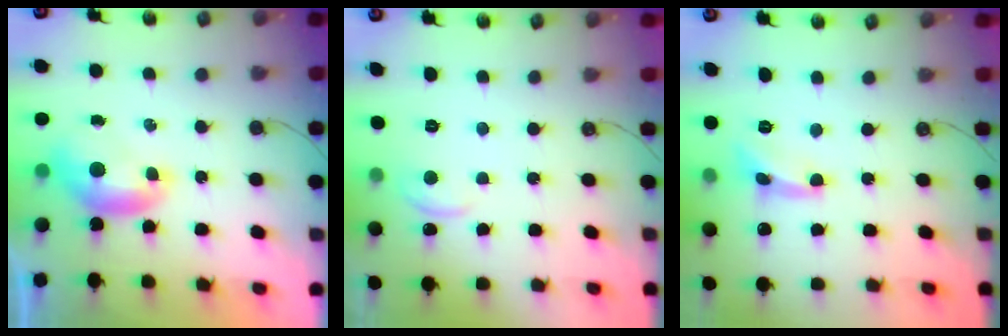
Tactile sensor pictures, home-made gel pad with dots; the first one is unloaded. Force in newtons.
{"total": 1.9, "press": 1.9, "slide": 0.4}
{"total": 1.4, "press": 1.3, "slide": 0.3}